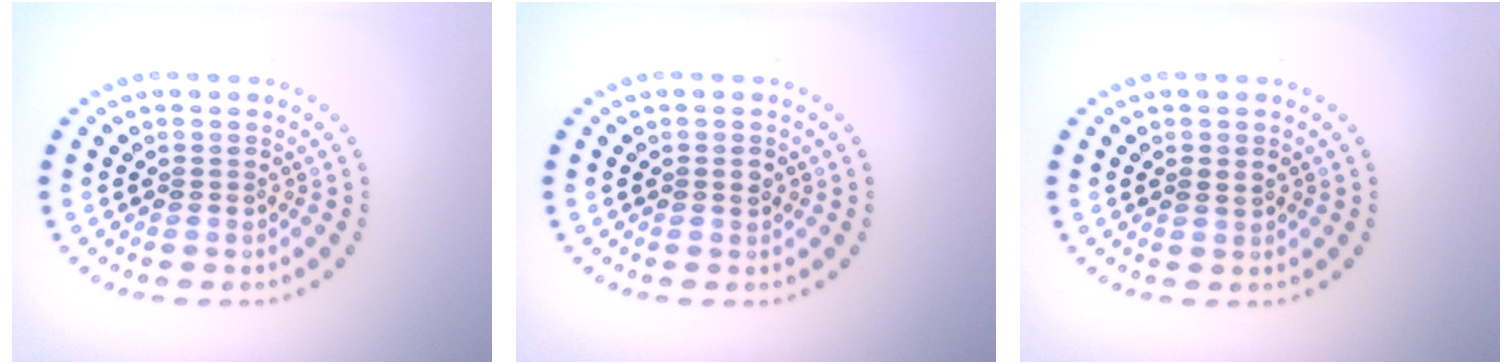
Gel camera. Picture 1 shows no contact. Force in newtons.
{"total": 0.7, "press": 0.6, "slide": 0.4}
{"total": 0.8, "press": 0.8, "slide": 0.2}